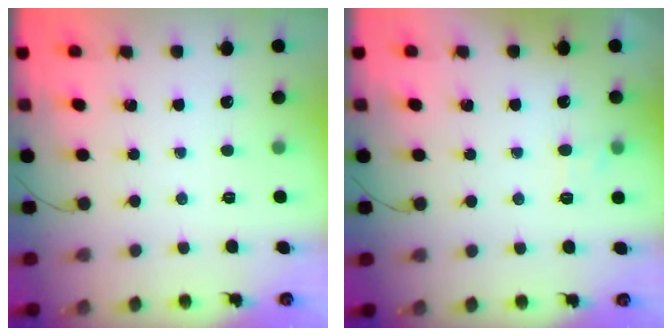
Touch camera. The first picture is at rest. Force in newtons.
{"total": 6.1, "press": 6.0, "slide": 1.3}